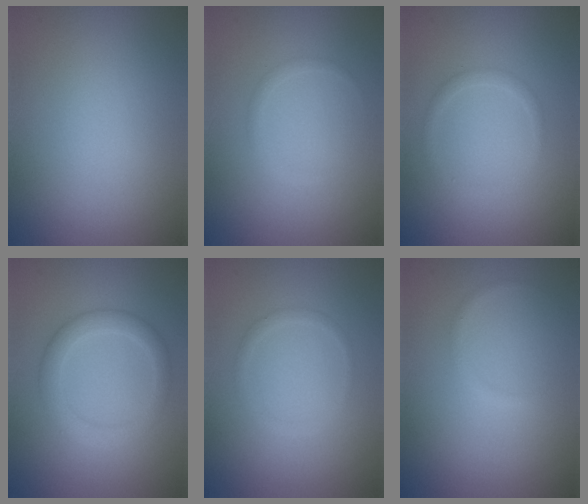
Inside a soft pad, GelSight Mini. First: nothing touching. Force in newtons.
{"total": 0.8, "press": 0.8, "slide": 0.0}
{"total": 1.0, "press": 1.0, "slide": 0.1}
{"total": 1.9, "press": 1.9, "slide": 0.2}
{"total": 0.9, "press": 0.9, "slide": 0.1}
{"total": 0.6, "press": 0.6, "slide": 0.1}